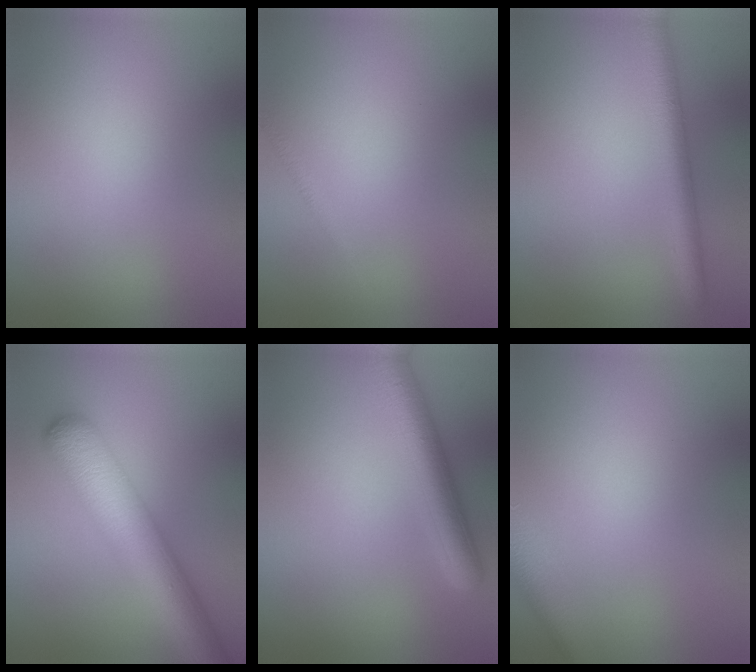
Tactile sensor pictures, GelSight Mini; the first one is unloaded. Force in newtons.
{"total": 0.7, "press": 0.7, "slide": 0.0}
{"total": 3.6, "press": 3.6, "slide": 0.3}
{"total": 8.4, "press": 8.4, "slide": 0.3}
{"total": 5.0, "press": 5.0, "slide": 0.3}
{"total": 3.7, "press": 3.7, "slide": 0.2}